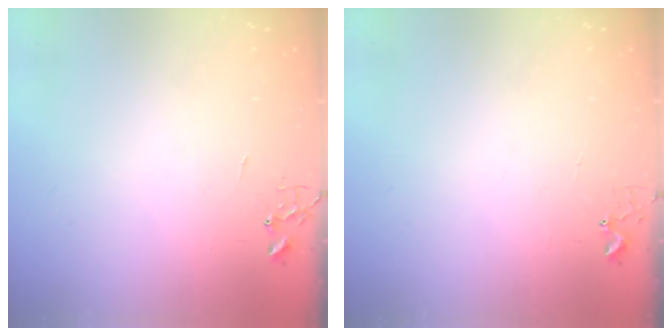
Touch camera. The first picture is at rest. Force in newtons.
{"total": 2.7, "press": 2.7, "slide": 0.3}